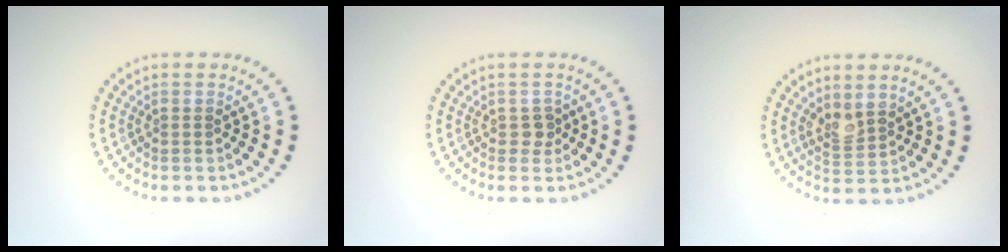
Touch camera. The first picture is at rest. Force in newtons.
{"total": 1.1, "press": 1.0, "slide": 0.5}
{"total": 2.0, "press": 1.7, "slide": 1.1}